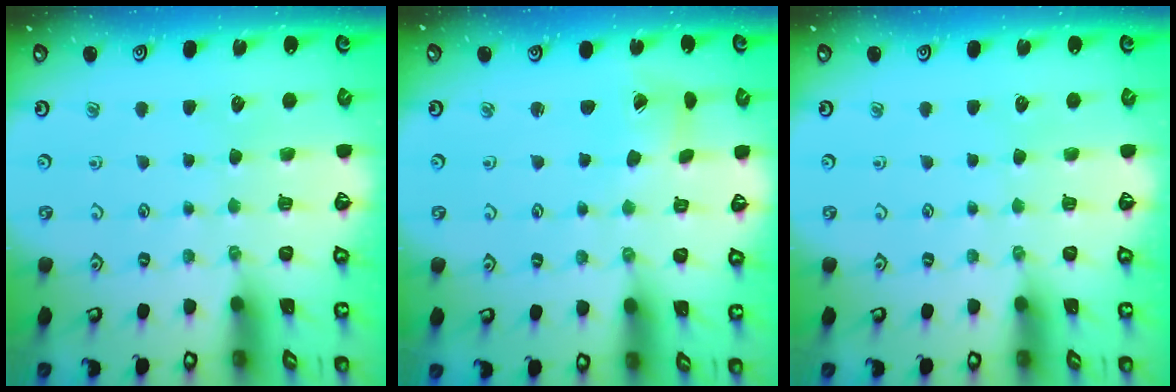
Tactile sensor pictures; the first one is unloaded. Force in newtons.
{"total": 2.2, "press": 2.2, "slide": 0.3}
{"total": 0.0}